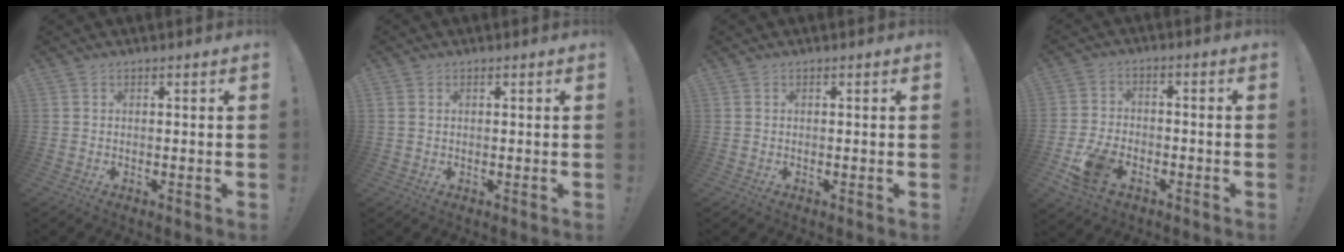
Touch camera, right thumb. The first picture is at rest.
{"total": 1.0, "force": [0.5, 0.7, 0.5], "torque": [-0.012, 0.005, 0.009]}
{"total": 0.0}
{"total": 10.8, "force": [-5.5, 7.0, 6.1], "torque": [-0.111, 0.034, -0.097]}